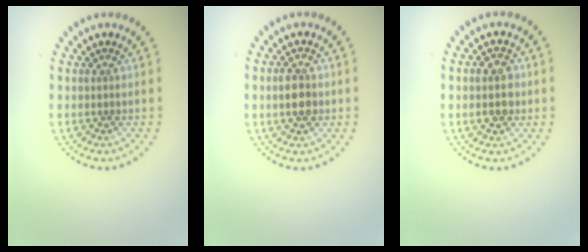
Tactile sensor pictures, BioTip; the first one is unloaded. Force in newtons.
{"total": 2.8, "press": 2.7, "slide": 0.2}
{"total": 2.8, "press": 2.8, "slide": 0.1}